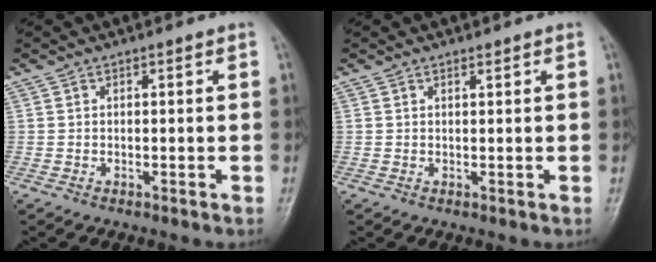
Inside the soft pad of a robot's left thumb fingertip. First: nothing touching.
{"total": 0.6, "force": [0.5, 0.1, 0.3], "torque": [-0.007, -0.004, 0.009]}